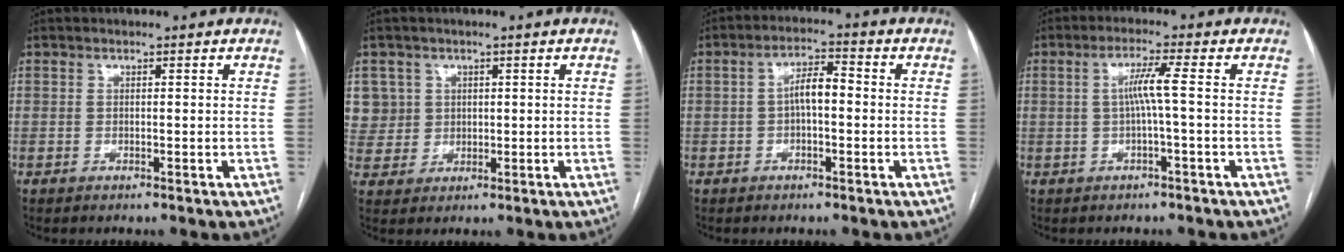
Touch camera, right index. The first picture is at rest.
{"total": 6.4, "force": [2.3, 5.9, -0.1], "torque": [0.005, 0.013, 0.057]}
{"total": 4.6, "force": [-0.3, 1.6, 4.3], "torque": [-0.079, 0.018, -0.008]}
{"total": 3.9, "force": [-0.1, -0.7, 3.9], "torque": [-0.072, 0.009, 0.001]}